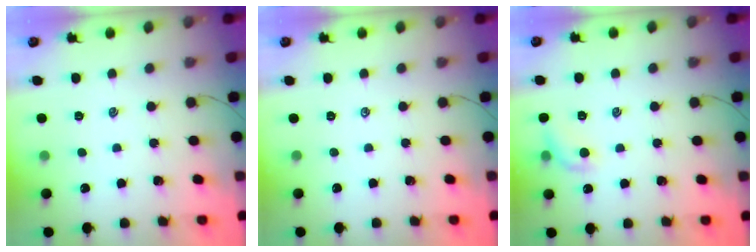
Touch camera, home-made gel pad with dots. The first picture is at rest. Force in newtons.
{"total": 0.0}
{"total": 7.8, "press": 7.6, "slide": 1.8}